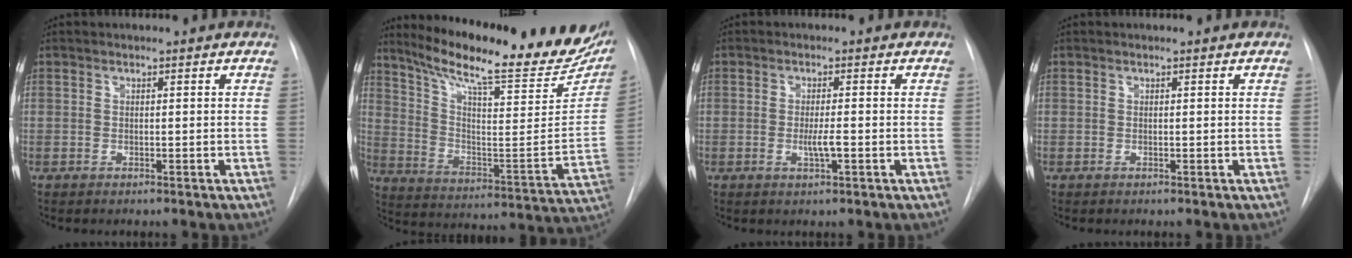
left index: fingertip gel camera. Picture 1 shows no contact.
{"total": 26.4, "force": [21.2, 4.7, 14.9], "torque": [-0.231, -0.043, 0.297]}
{"total": 2.5, "force": [-0.6, 0.2, 2.4], "torque": [-0.047, -0.003, -0.010]}
{"total": 0.0}